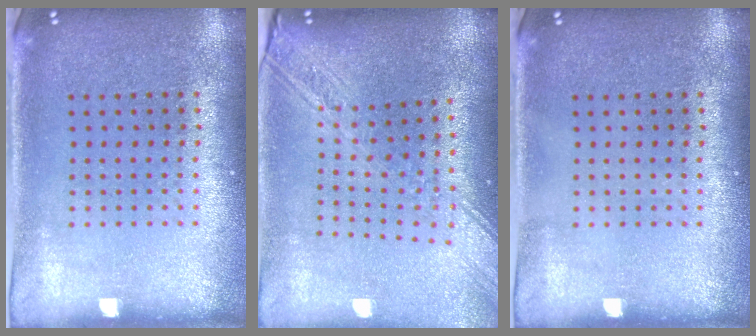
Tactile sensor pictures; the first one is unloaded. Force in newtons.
{"total": 2.7, "press": 2.1, "slide": 1.6}
{"total": 0.0}